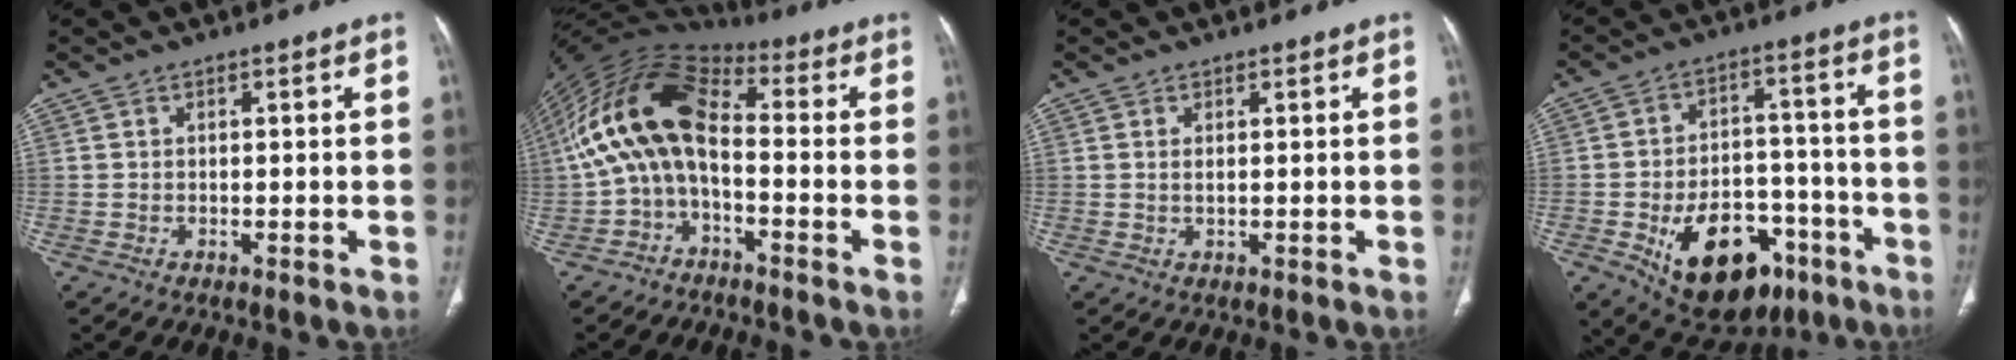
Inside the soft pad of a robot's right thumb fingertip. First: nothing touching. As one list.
[{"total": 15.2, "force": [-1.4, 8.6, 12.5], "torque": [-0.238, 0.062, -0.039]}, {"total": 0.8, "force": [0.2, 0.3, 0.7], "torque": [-0.019, 0.000, 0.007]}, {"total": 19.8, "force": [-9.4, 12.2, 12.4], "torque": [-0.159, 0.053, -0.126]}]